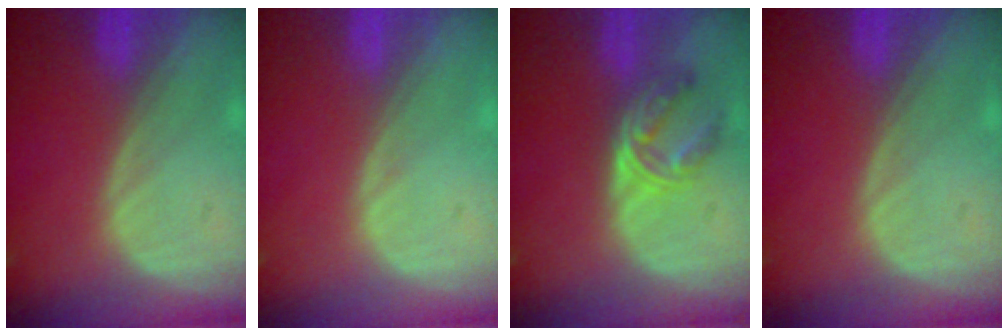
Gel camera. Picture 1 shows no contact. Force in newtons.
{"total": 0.5, "press": 0.1, "slide": 0.5}
{"total": 5.6, "press": 4.7, "slide": 3.0}
{"total": 0.0}